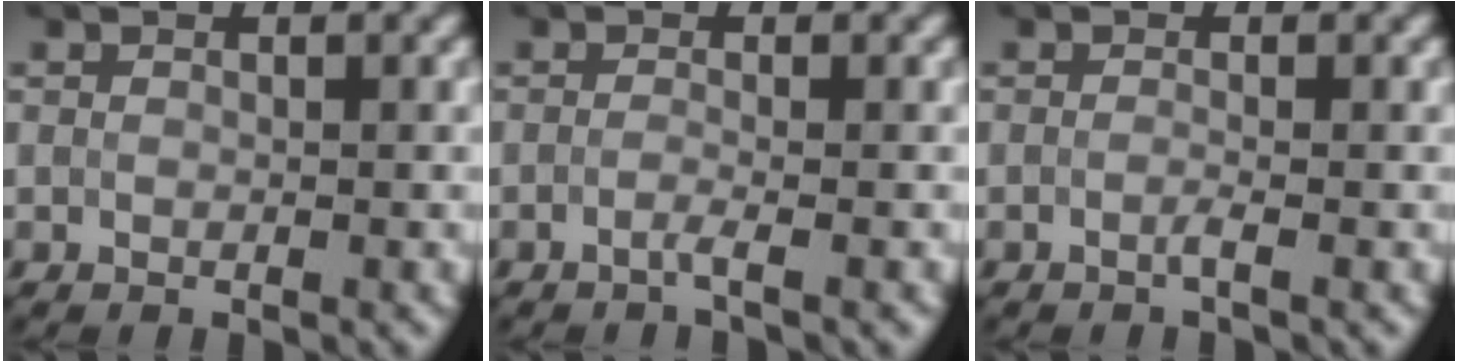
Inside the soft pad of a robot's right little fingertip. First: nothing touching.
{"total": 1.2, "force": [-1.1, -0.1, 0.3], "torque": [-0.004, -0.003, -0.024]}
{"total": 1.0, "force": [-0.9, -0.3, -0.1], "torque": [-0.003, -0.004, -0.015]}